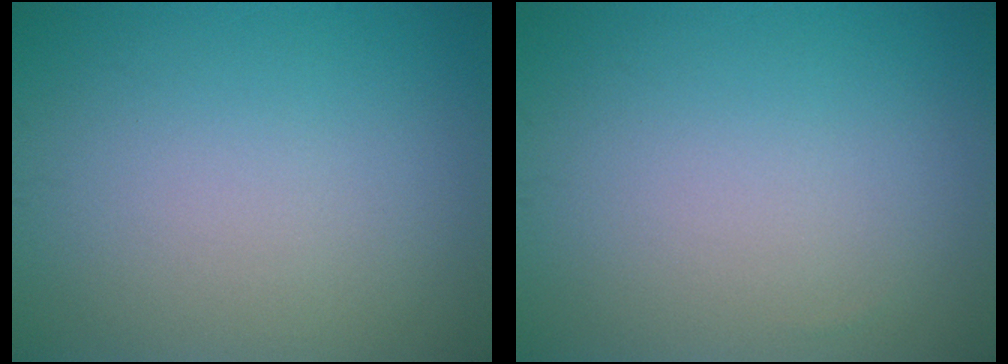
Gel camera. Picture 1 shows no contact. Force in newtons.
{"total": 0.0}